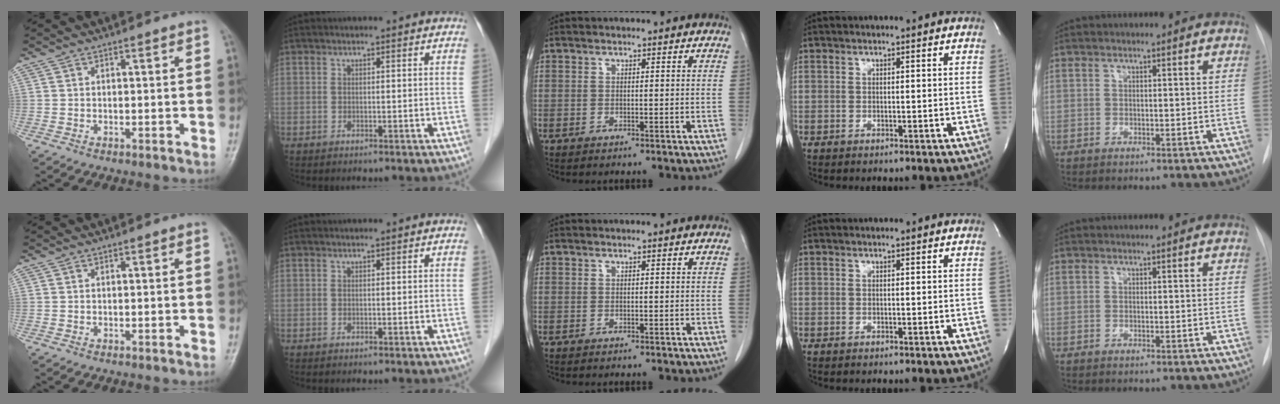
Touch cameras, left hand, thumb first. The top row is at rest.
{}